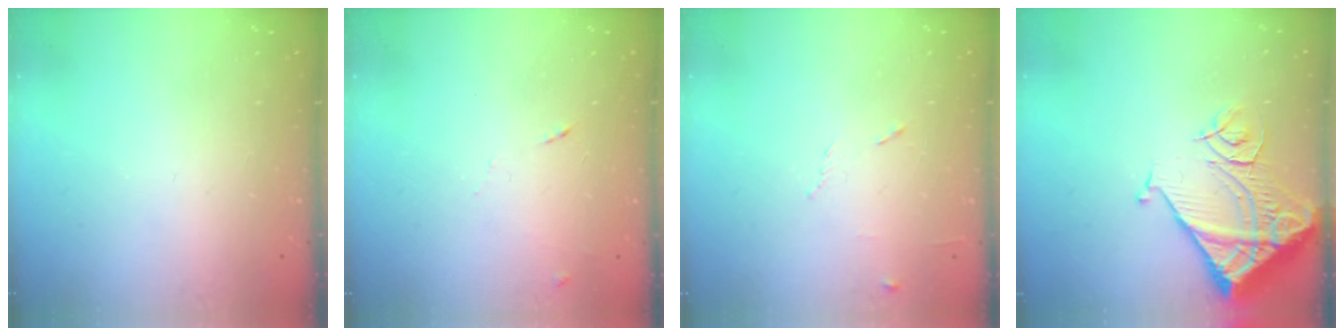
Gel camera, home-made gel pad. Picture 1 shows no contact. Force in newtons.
{"total": 4.7, "press": 4.7, "slide": 0.6}
{"total": 6.4, "press": 6.3, "slide": 0.7}
{"total": 13.6, "press": 13.6, "slide": 1.6}